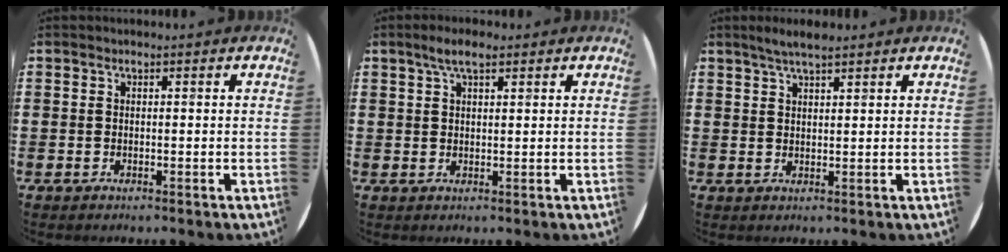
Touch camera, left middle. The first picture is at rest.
{"total": 3.5, "force": [2.3, 1.1, 2.4], "torque": [-0.042, 0.005, 0.038]}
{"total": 2.9, "force": [2.4, 0.3, 1.5], "torque": [-0.032, 0.006, 0.043]}